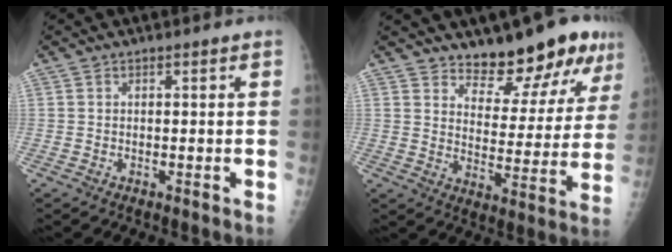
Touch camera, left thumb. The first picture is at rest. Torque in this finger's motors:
{"motor_torque": [0.35, 0.24, -0.02, -0.25, 0.09]}